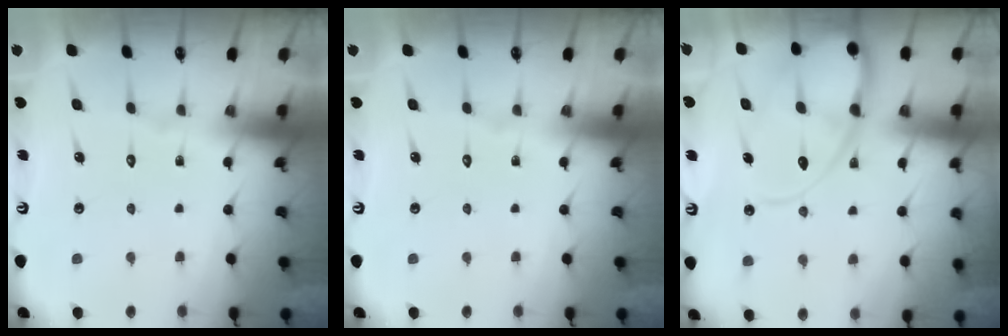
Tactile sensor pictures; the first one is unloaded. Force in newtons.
{"total": 0.0}
{"total": 13.2, "press": 13.2, "slide": 1.2}